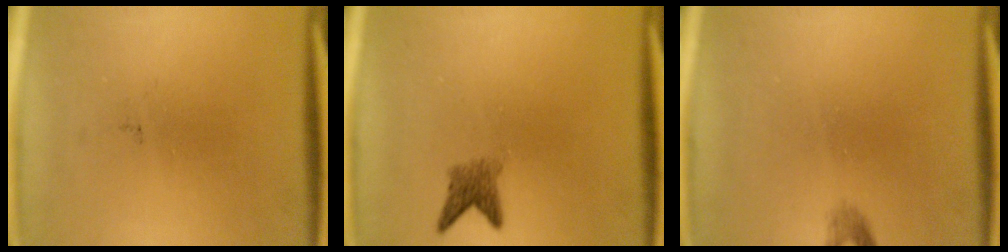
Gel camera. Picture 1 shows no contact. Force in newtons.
{"total": 2.4}
{"total": 1.0}